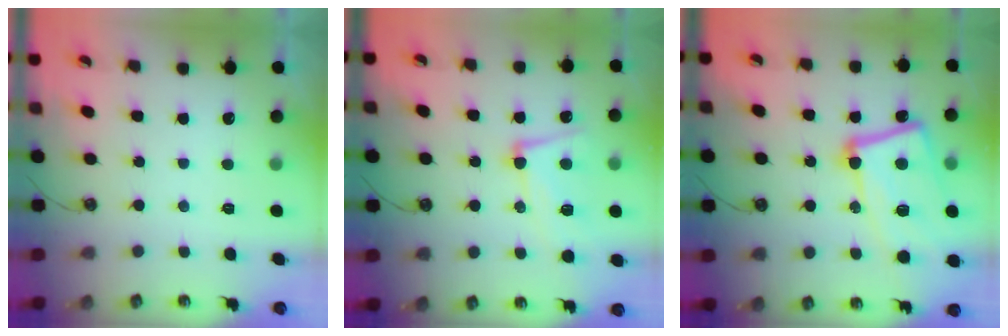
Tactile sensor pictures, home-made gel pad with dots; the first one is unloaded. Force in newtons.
{"total": 8.0, "press": 7.8, "slide": 1.5}
{"total": 20.6, "press": 20.4, "slide": 2.6}